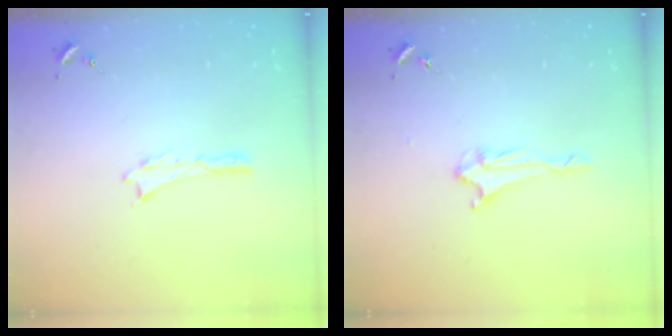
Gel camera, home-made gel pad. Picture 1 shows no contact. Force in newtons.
{"total": 2.1, "press": 2.0, "slide": 0.4}